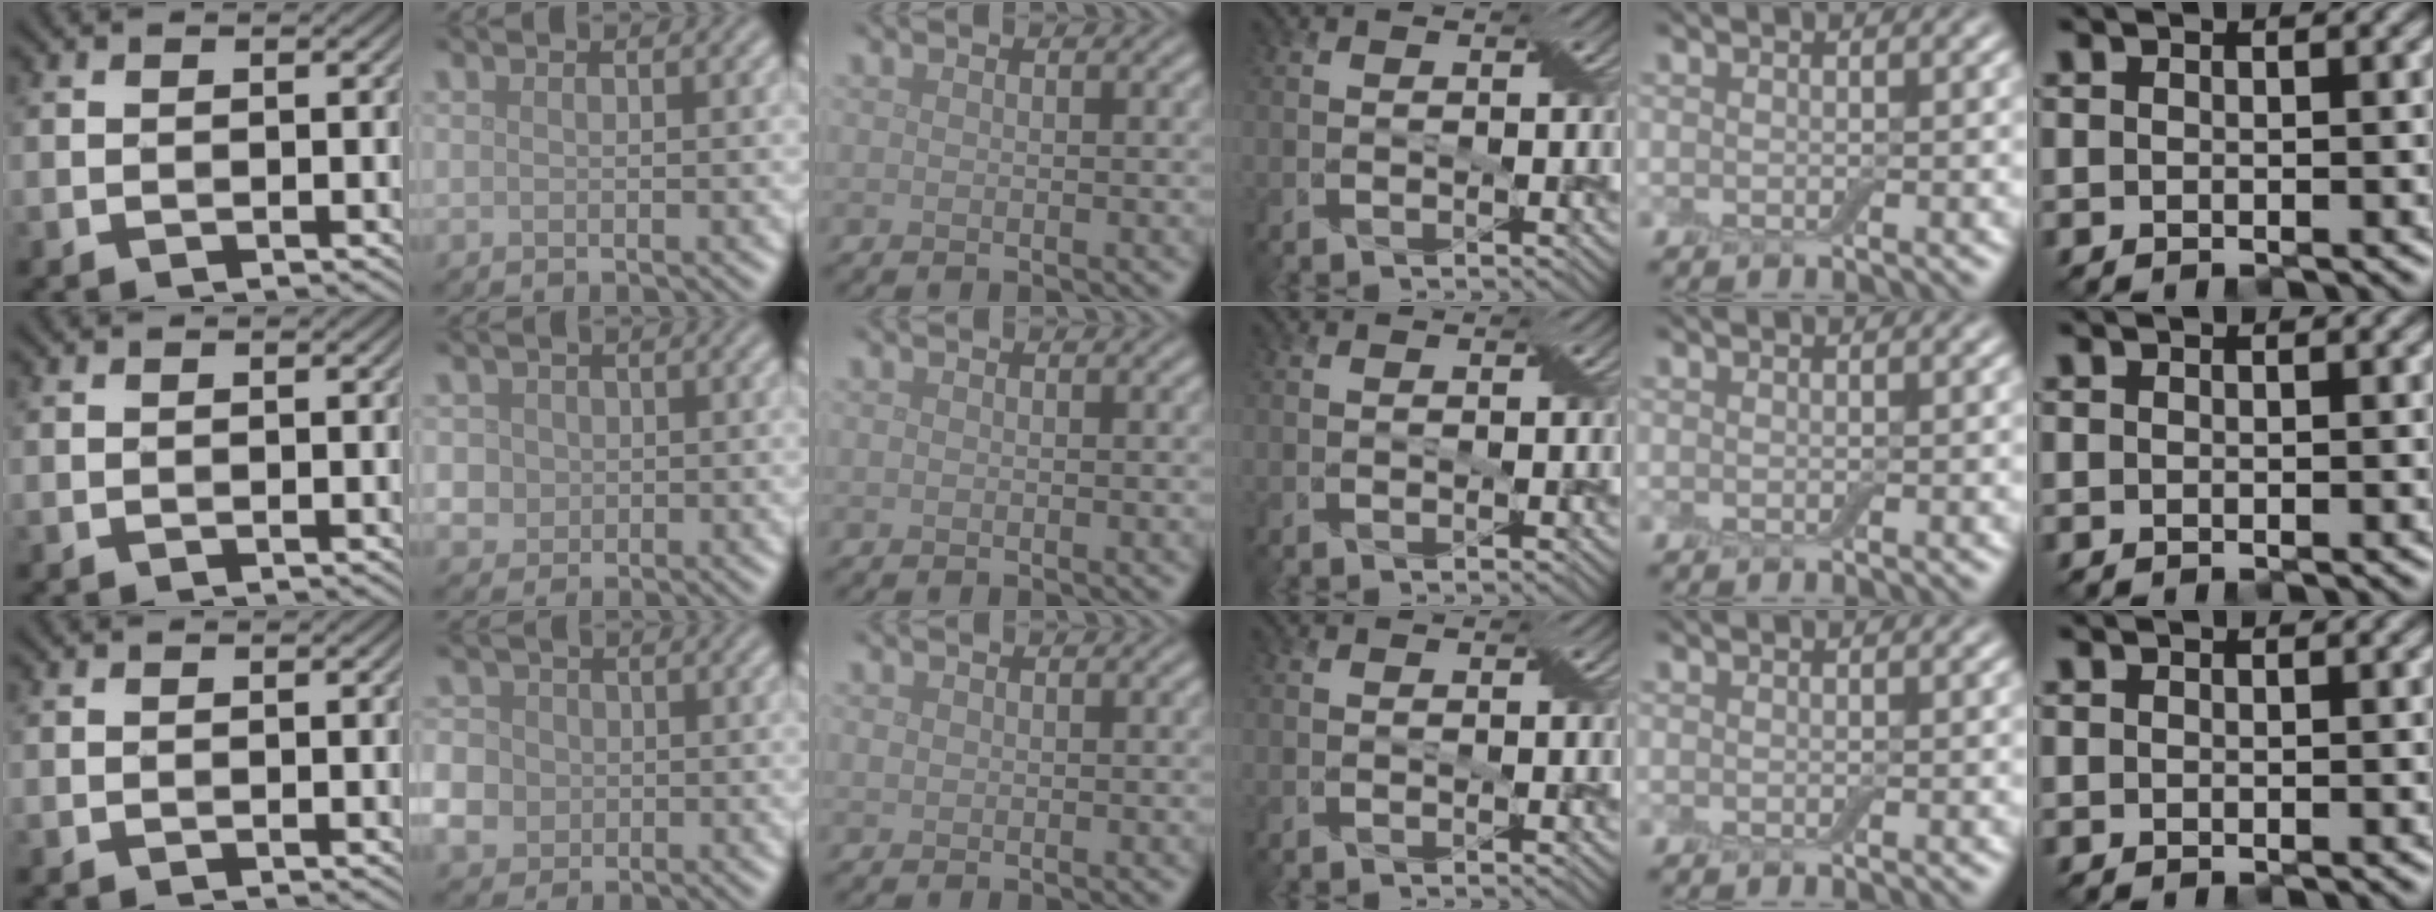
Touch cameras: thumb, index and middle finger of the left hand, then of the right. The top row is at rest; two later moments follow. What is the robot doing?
{"motion": "press", "object": "electronic device side button"}